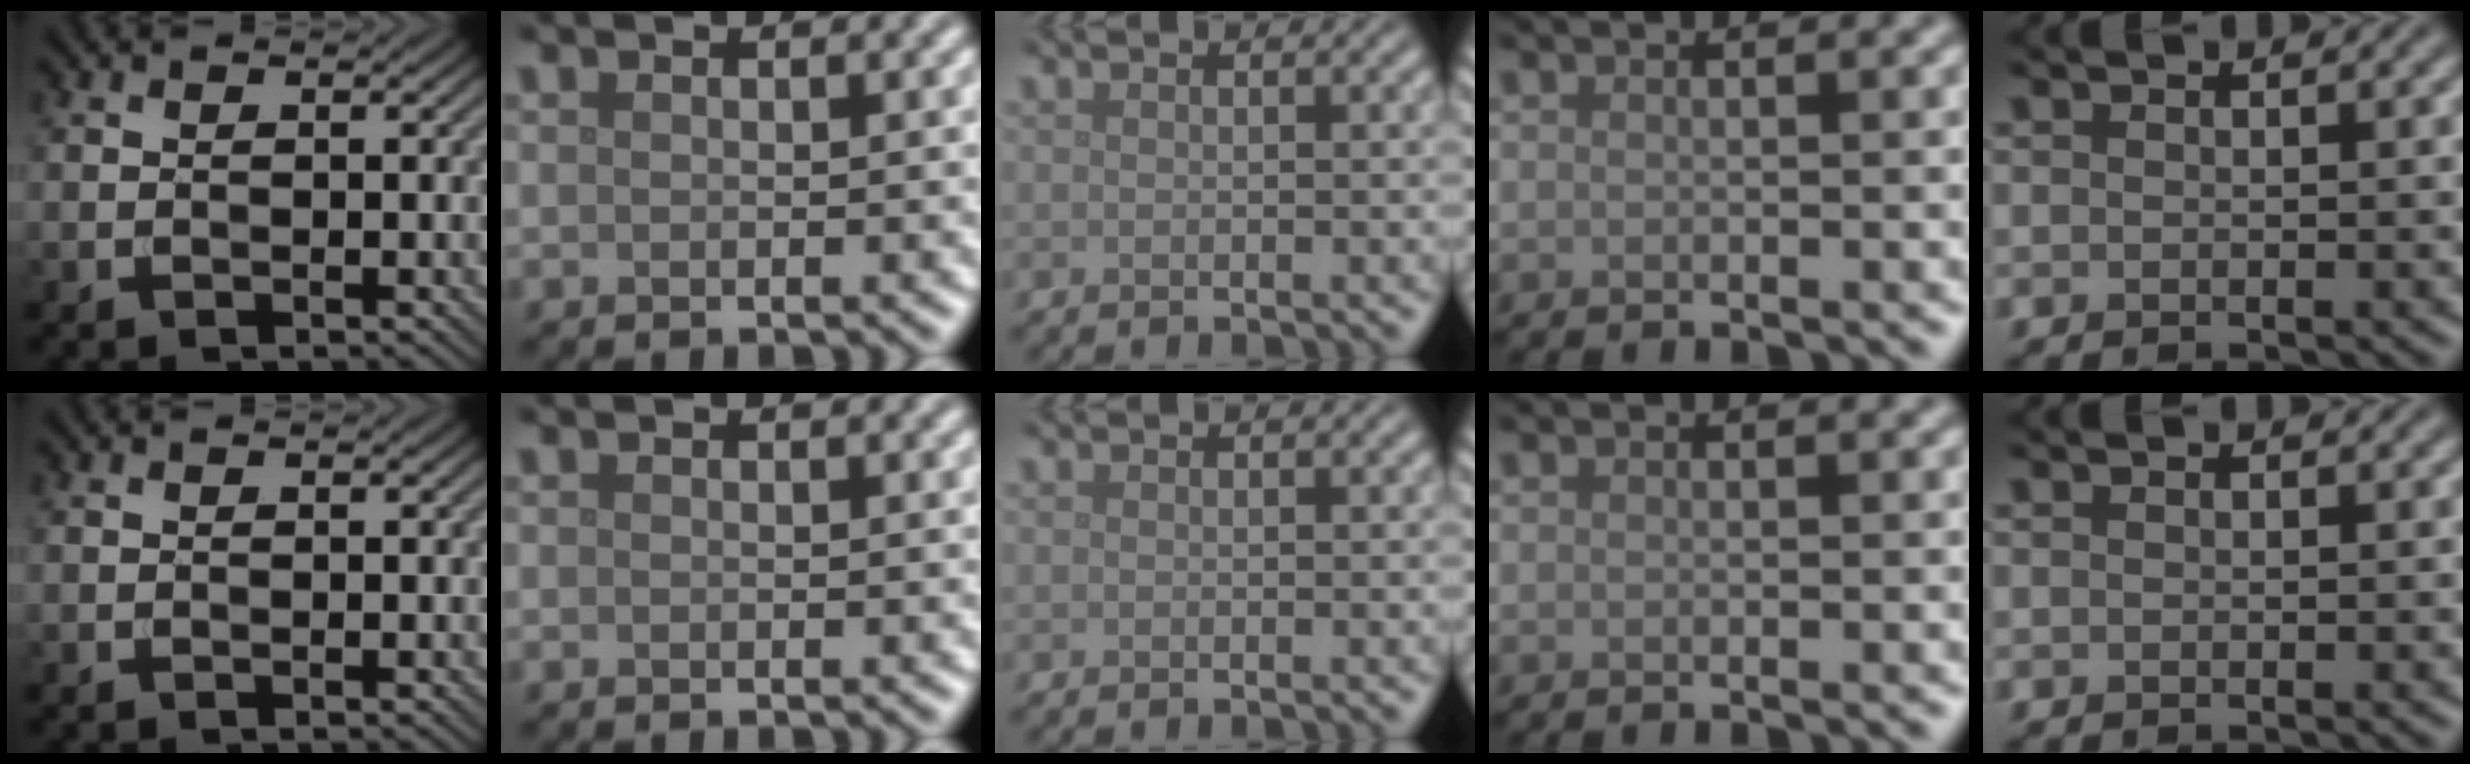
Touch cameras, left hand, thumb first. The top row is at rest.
{}